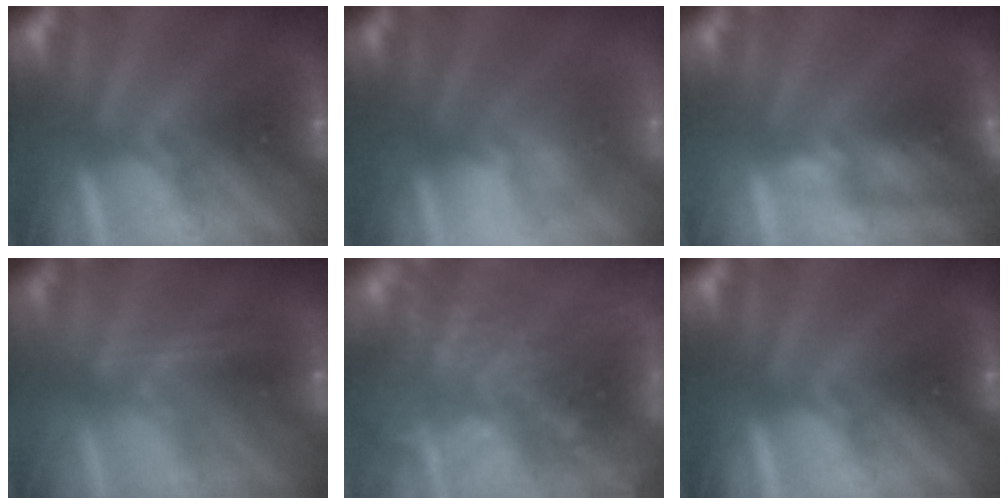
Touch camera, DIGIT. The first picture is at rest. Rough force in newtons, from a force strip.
{"total": 3.4}
{"total": 4.9}
{"total": 2.4}
{"total": 8.0}
{"total": 0.0}